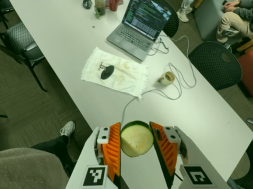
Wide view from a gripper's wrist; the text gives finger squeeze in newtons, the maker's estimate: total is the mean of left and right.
{"total": 8.7, "left": 8.6, "right": 8.8}